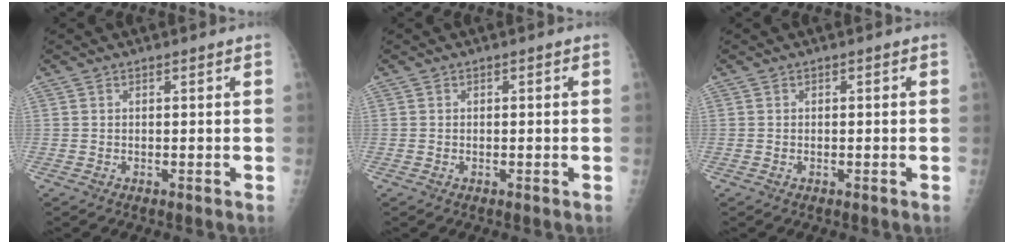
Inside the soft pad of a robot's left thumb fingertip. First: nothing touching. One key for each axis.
{"total": 0.0}
{"total": 0.0}